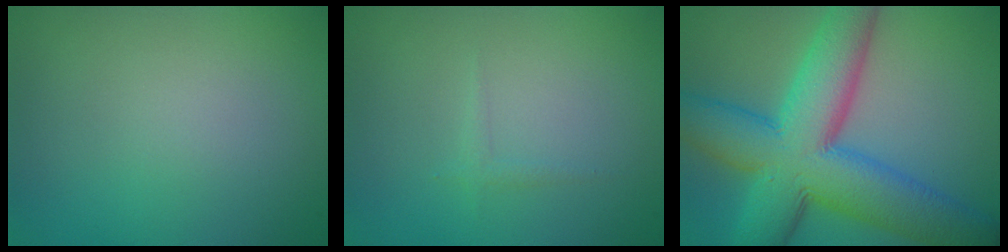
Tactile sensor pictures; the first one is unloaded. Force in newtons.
{"total": 0.6, "press": 0.6, "slide": 0.0}
{"total": 12.3, "press": 12.3, "slide": 0.4}